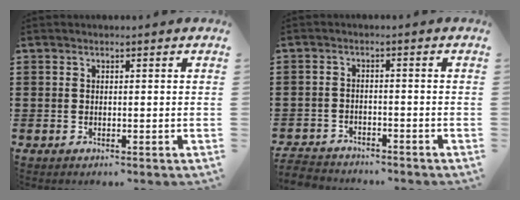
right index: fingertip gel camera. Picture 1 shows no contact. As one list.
[{"total": 2.8, "force": [-2.8, 0.4, -0.1], "torque": [-0.013, -0.003, -0.064]}]